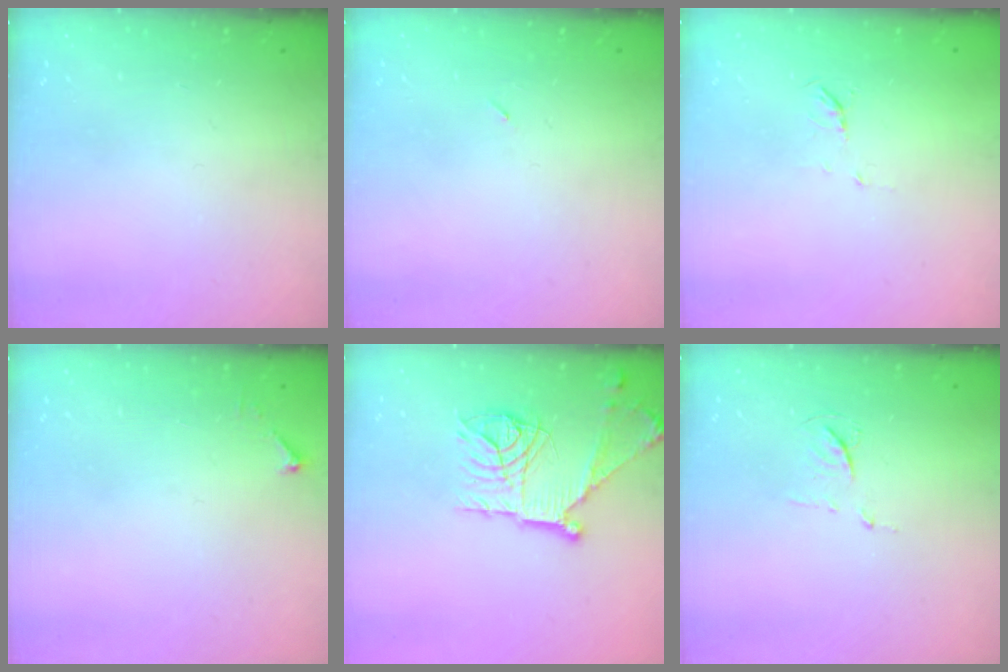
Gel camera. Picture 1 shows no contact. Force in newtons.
{"total": 2.2, "press": 1.9, "slide": 1.2}
{"total": 4.0, "press": 4.0, "slide": 0.6}
{"total": 2.5, "press": 2.5, "slide": 0.3}
{"total": 18.2, "press": 18.2, "slide": 1.2}
{"total": 5.6, "press": 5.6, "slide": 0.8}